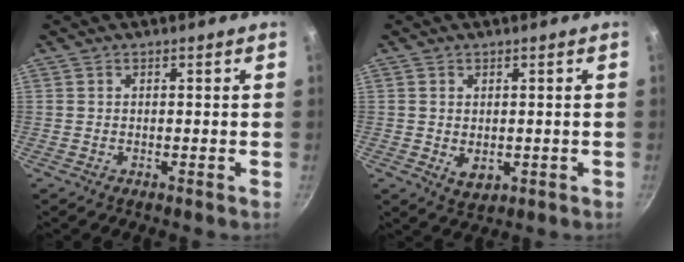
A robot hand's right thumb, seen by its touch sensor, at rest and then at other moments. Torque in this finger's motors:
{"motor_torque": [-0.43, 0.36, -0.23, 0.13, 0.02]}